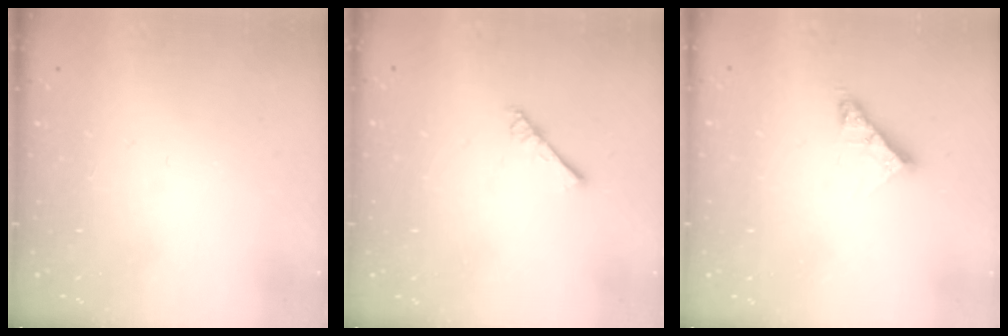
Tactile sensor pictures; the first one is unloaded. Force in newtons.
{"total": 3.3, "press": 3.3, "slide": 0.3}
{"total": 7.5, "press": 7.4, "slide": 0.7}